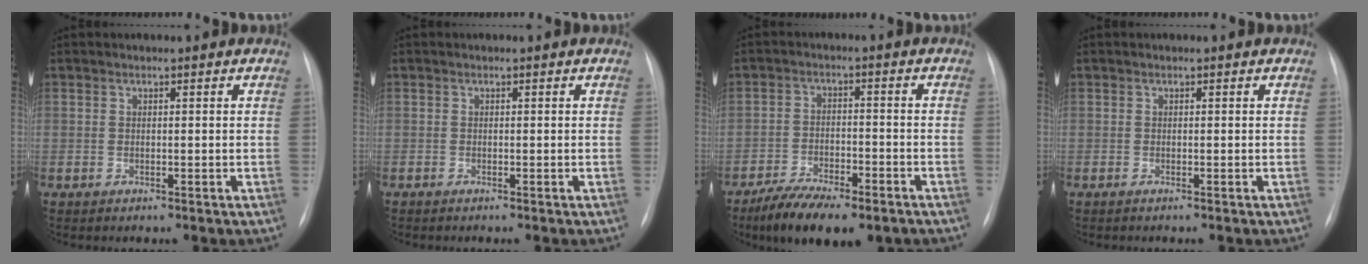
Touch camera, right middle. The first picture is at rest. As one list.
[{"total": 0.0}, {"total": 10.9, "force": [-8.0, 3.6, 6.4], "torque": [-0.104, -0.011, -0.130]}, {"total": 0.0}]